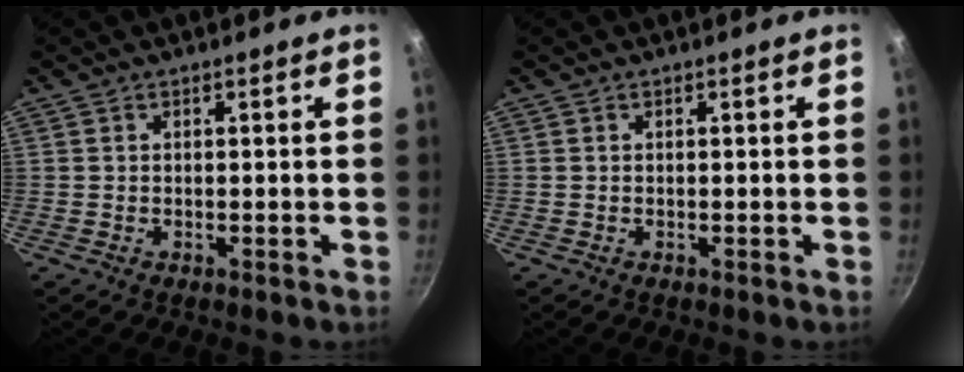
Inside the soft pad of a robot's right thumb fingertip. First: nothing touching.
{"total": 0.0}